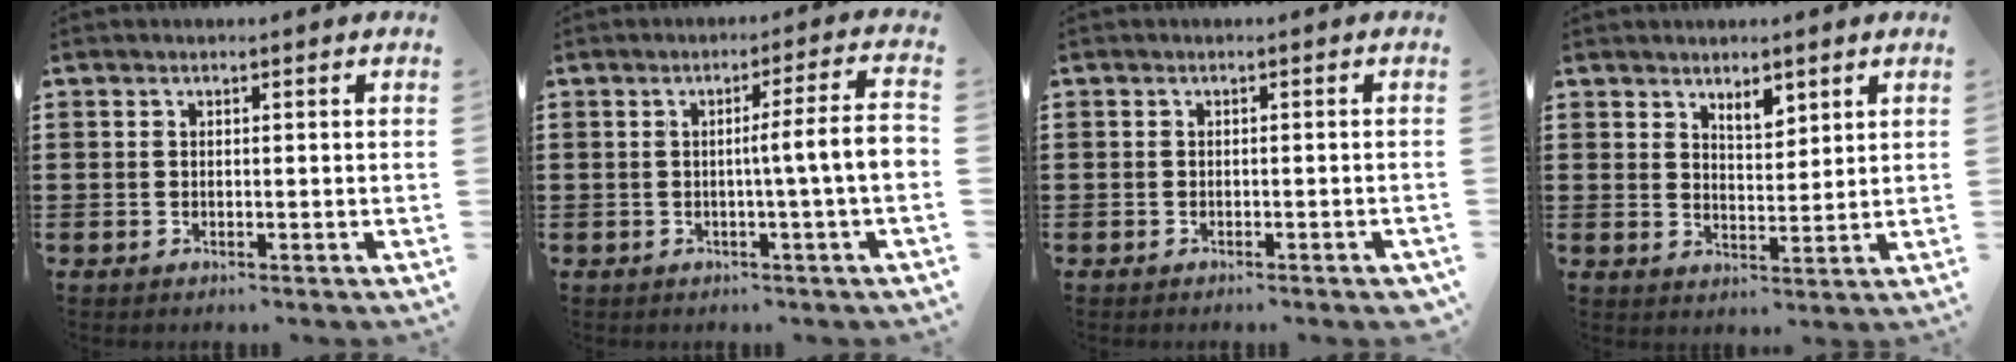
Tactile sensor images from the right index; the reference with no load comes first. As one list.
[{"total": 6.6, "force": [-0.5, -0.4, 6.6], "torque": [-0.109, -0.011, -0.013]}, {"total": 0.8, "force": [-0.7, 0.1, 0.4], "torque": [-0.008, -0.004, -0.014]}, {"total": 3.6, "force": [2.9, 1.5, 1.6], "torque": [-0.021, -0.003, 0.049]}]